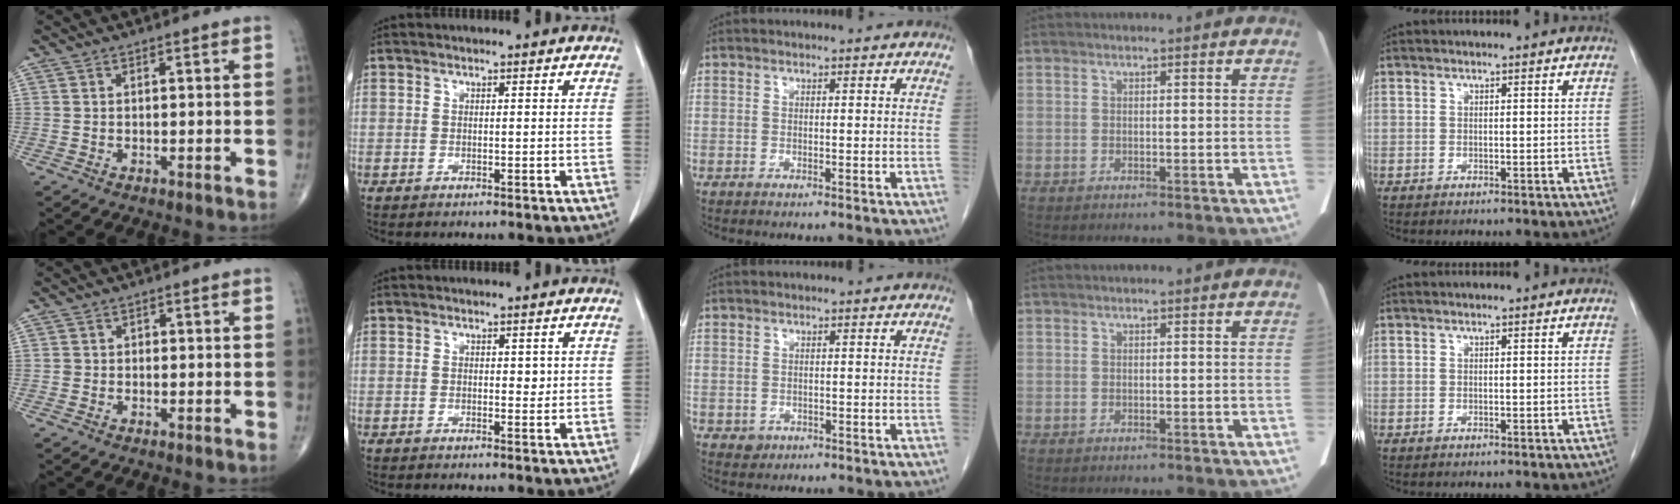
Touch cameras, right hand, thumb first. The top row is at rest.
{"thumb": {"total": 1.0, "force": [-0.1, 1.0, 0.2], "torque": [0.008, 0.005, -0.005]}, "index": {"total": 1.1, "force": [0.3, 0.7, 0.7], "torque": [-0.006, 0.001, 0.007]}, "middle": {"total": 1.2, "force": [-0.5, 1.1, 0.3], "torque": [-0.002, 0.003, -0.003]}}